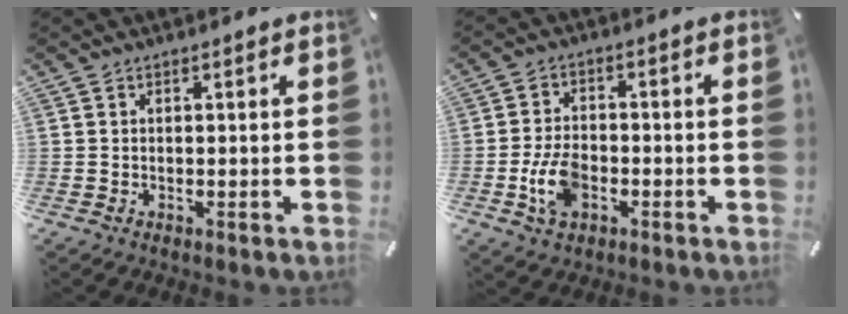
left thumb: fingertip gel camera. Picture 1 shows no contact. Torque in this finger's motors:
{"motor_torque": [0.09, 0.13, 0.13, 0.08, 0.13]}